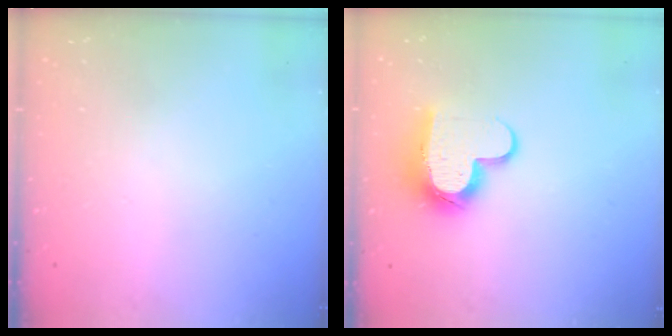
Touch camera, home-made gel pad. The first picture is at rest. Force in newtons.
{"total": 11.7, "press": 11.7, "slide": 1.0}